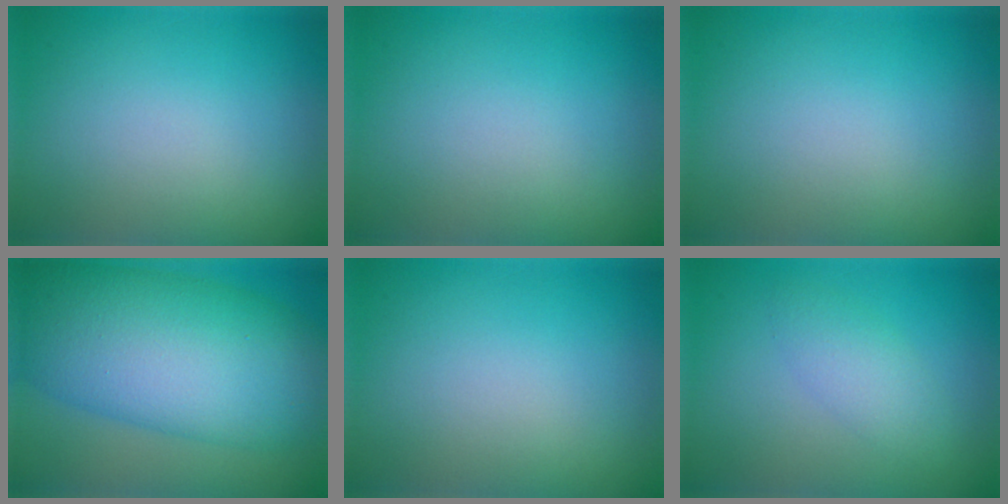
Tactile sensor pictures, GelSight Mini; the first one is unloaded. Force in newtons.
{"total": 0.0}
{"total": 0.0}
{"total": 13.4, "press": 13.4, "slide": 0.3}
{"total": 0.0}
{"total": 2.2, "press": 2.2, "slide": 0.1}